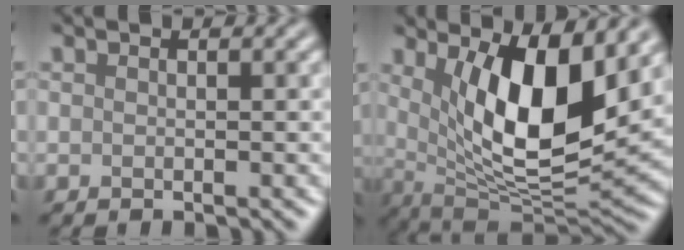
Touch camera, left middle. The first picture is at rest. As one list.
[{"total": 10.1, "force": [2.9, 3.7, 9.0], "torque": [-0.148, -0.025, 0.056]}]